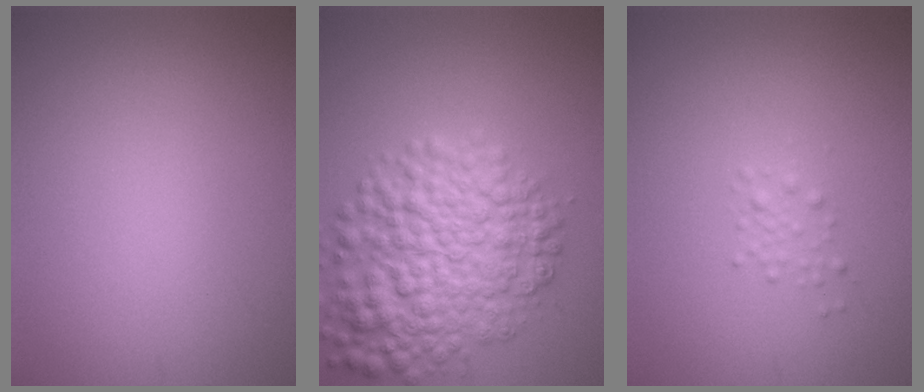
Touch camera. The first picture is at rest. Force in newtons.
{"total": 8.1, "press": 8.1, "slide": 0.2}
{"total": 1.1, "press": 1.1, "slide": 0.1}